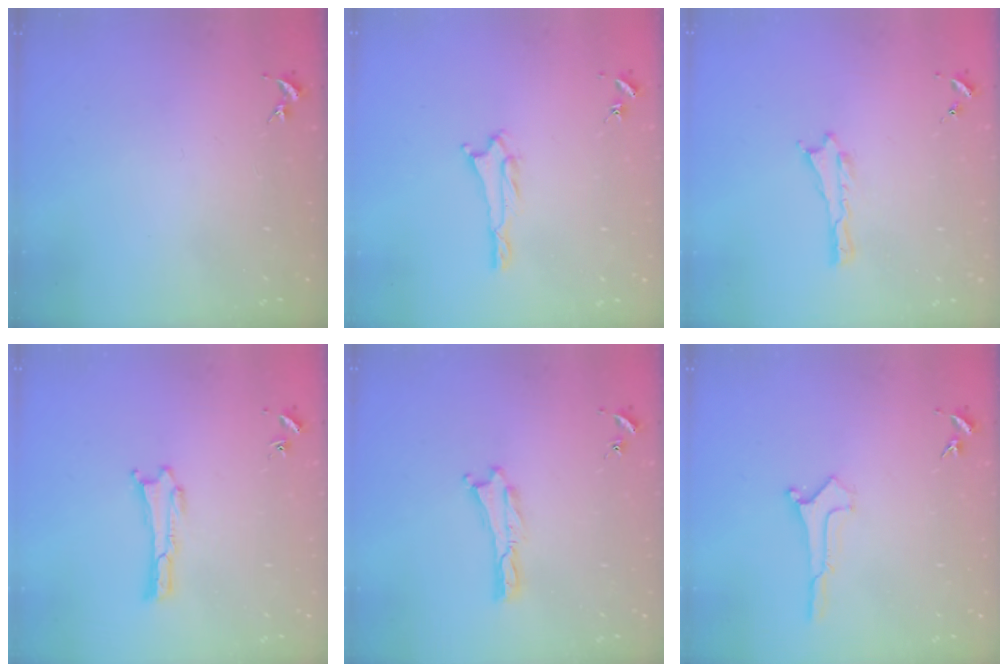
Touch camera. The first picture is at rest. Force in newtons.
{"total": 1.3, "press": 1.3, "slide": 0.2}
{"total": 0.0}
{"total": 0.0}
{"total": 0.0}
{"total": 0.0}